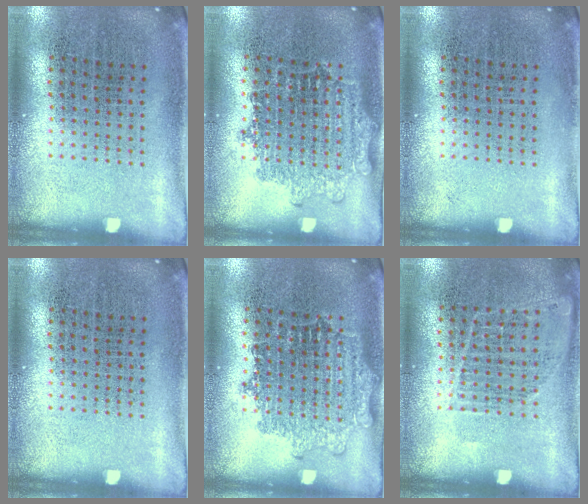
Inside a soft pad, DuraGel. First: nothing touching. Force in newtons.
{"total": 1.2, "press": 1.1, "slide": 0.5}
{"total": 0.0}
{"total": 0.0}
{"total": 1.1, "press": 1.1, "slide": 0.1}
{"total": 0.9, "press": 0.9, "slide": 0.3}